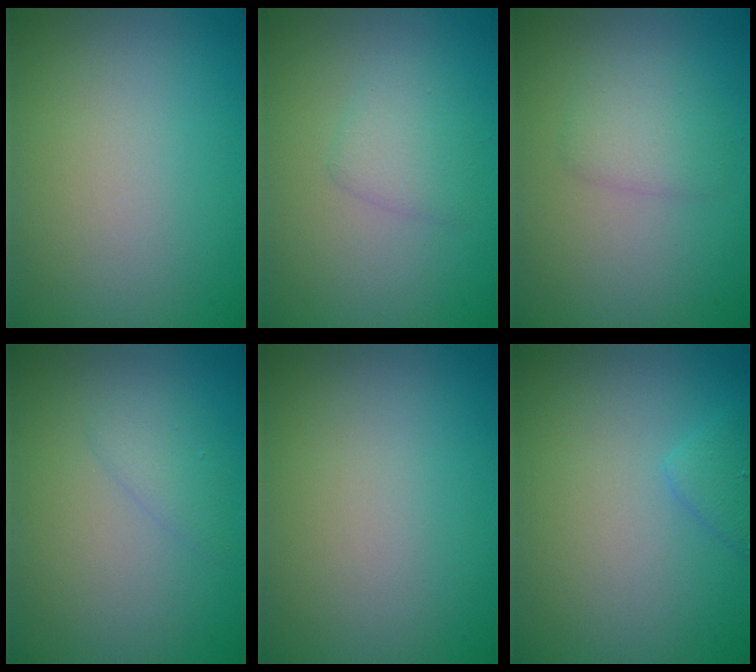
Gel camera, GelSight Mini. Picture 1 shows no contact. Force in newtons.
{"total": 1.9, "press": 1.9, "slide": 0.1}
{"total": 2.1, "press": 2.1, "slide": 0.1}
{"total": 1.4, "press": 1.4, "slide": 0.1}
{"total": 0.0}
{"total": 1.5, "press": 1.5, "slide": 0.0}